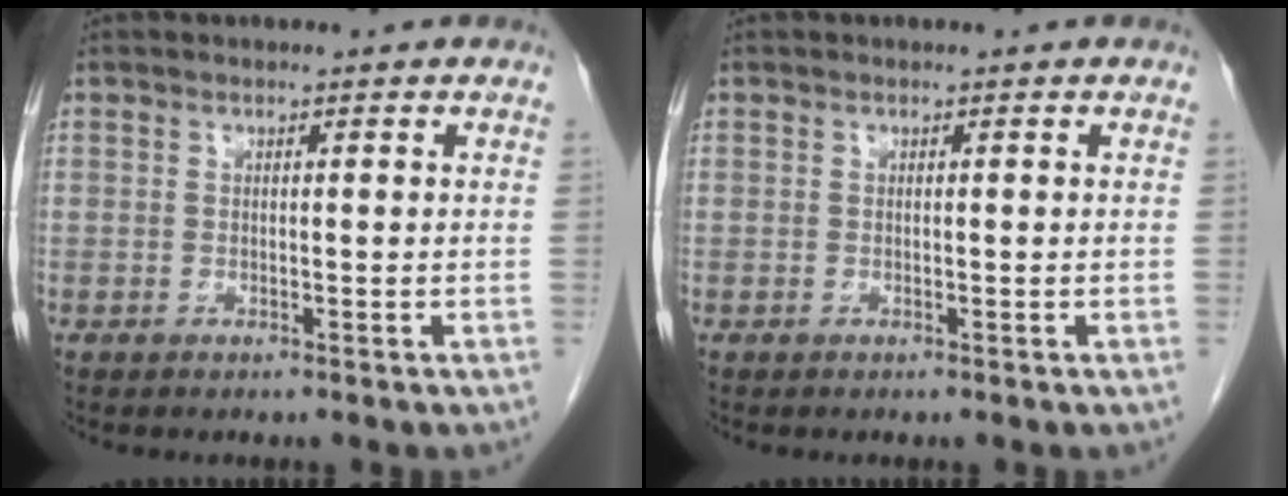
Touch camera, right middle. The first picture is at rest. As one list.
[{"total": 0.0}]